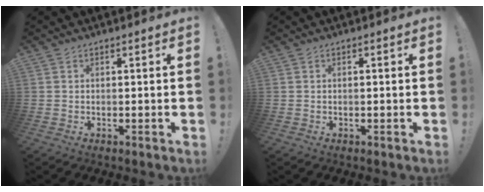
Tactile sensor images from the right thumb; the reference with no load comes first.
{"total": 0.5, "force": [-0.1, -0.4, 0.3], "torque": [0.000, -0.003, -0.004]}